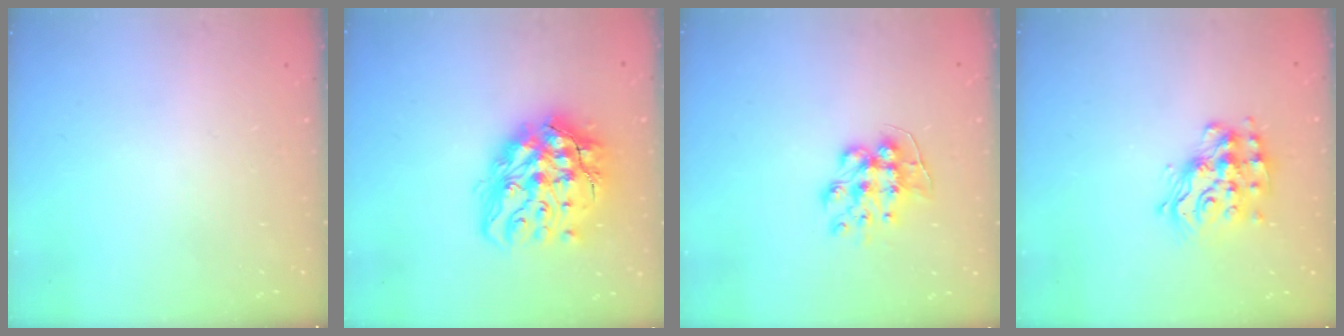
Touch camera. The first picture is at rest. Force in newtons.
{"total": 20.6, "press": 20.4, "slide": 2.4}
{"total": 9.5, "press": 9.4, "slide": 0.8}
{"total": 15.1, "press": 15.1, "slide": 0.9}